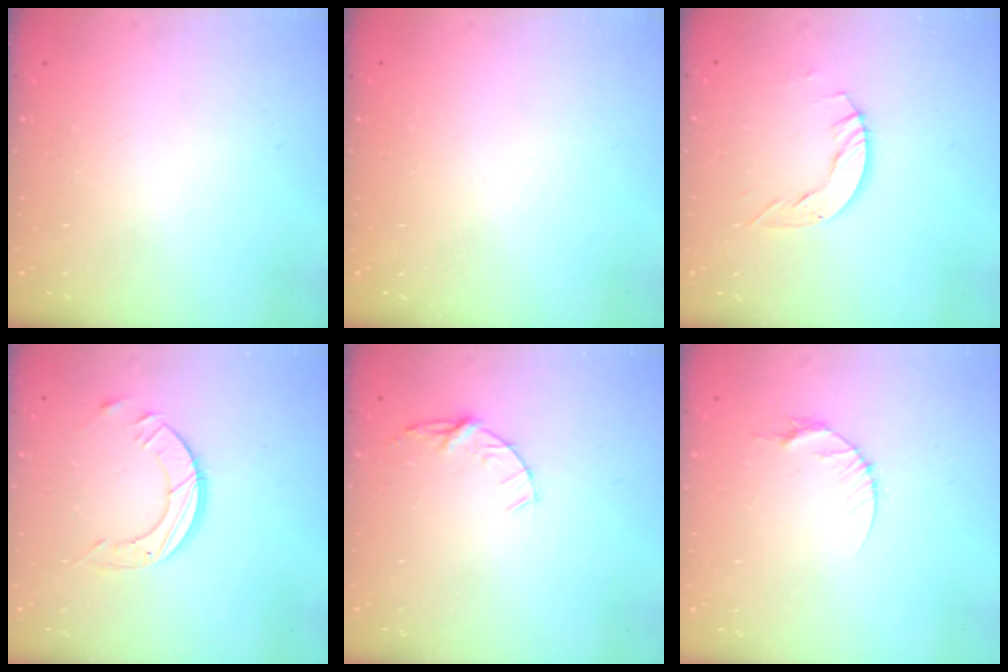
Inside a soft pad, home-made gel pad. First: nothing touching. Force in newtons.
{"total": 0.0}
{"total": 5.0, "press": 5.0, "slide": 0.2}
{"total": 9.0, "press": 9.0, "slide": 0.8}
{"total": 4.5, "press": 4.5, "slide": 0.5}
{"total": 4.7, "press": 4.7, "slide": 0.6}